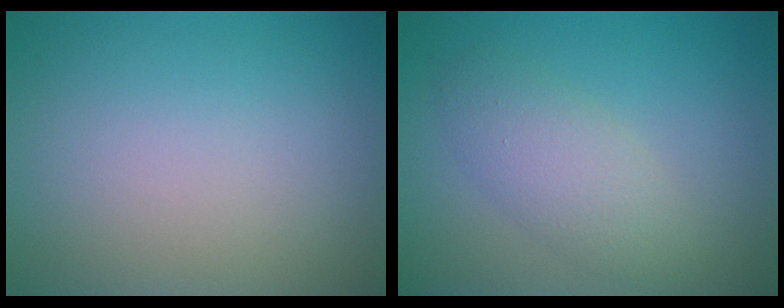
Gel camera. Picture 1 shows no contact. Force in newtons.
{"total": 3.3, "press": 3.3, "slide": 0.3}